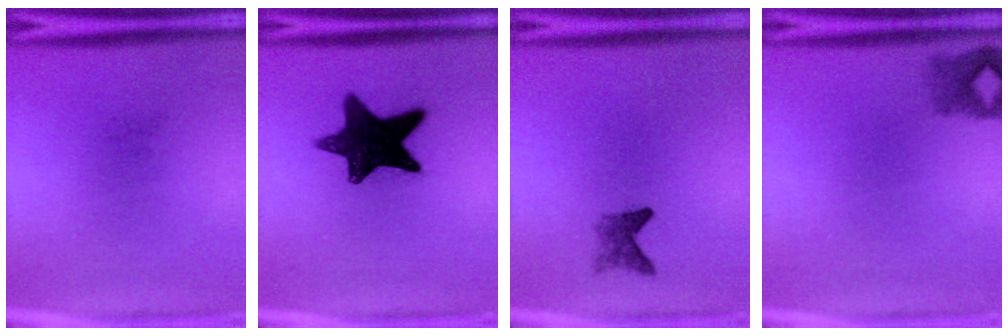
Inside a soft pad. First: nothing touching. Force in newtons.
{"total": 14.1}
{"total": 2.1}
{"total": 2.0}